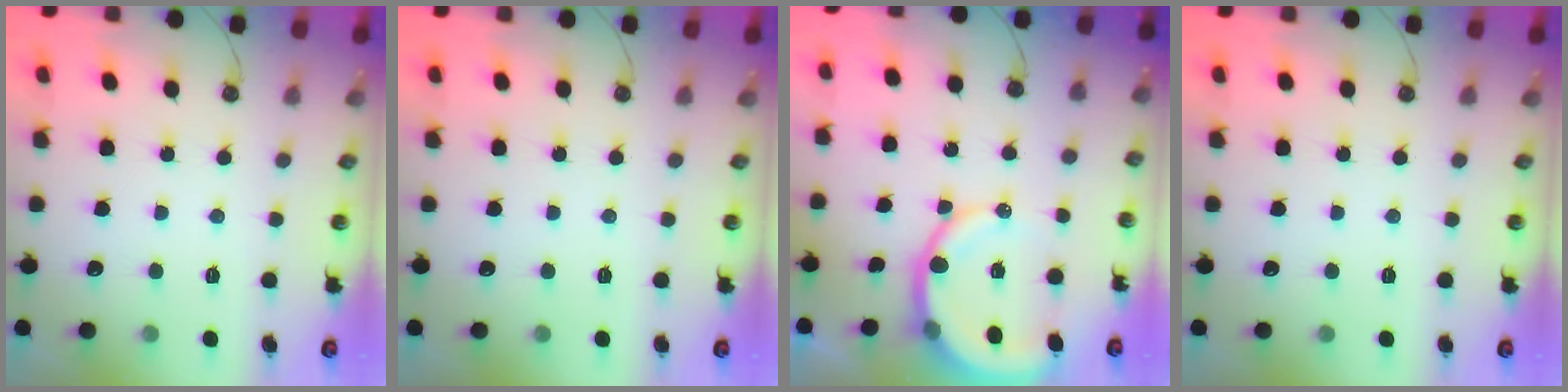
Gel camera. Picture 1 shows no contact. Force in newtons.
{"total": 0.0}
{"total": 11.0, "press": 10.9, "slide": 1.4}
{"total": 0.0}